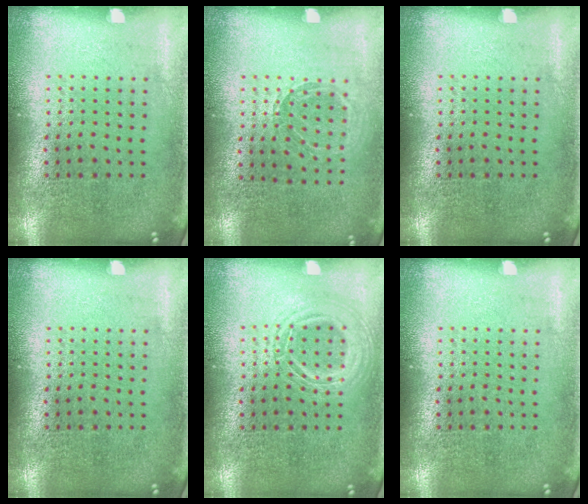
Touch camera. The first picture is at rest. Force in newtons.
{"total": 1.0, "press": 1.0, "slide": 0.1}
{"total": 0.0}
{"total": 0.0}
{"total": 2.2, "press": 2.2, "slide": 0.3}
{"total": 0.0}